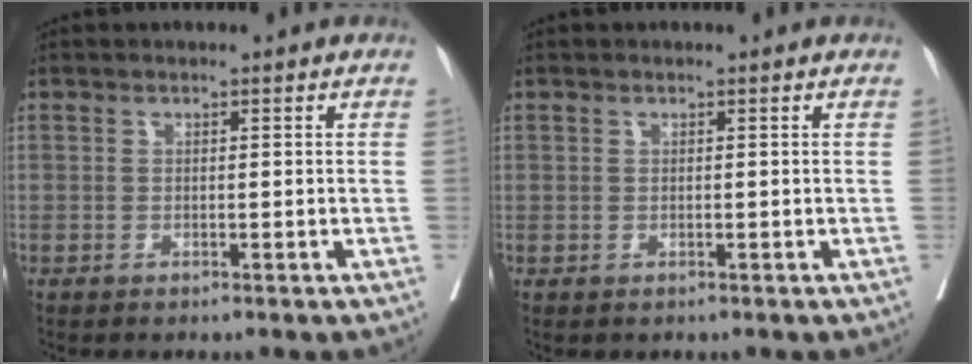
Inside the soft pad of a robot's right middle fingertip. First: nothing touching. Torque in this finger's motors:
{"motor_torque": [-1.63, 0.50, -0.36, -0.15]}